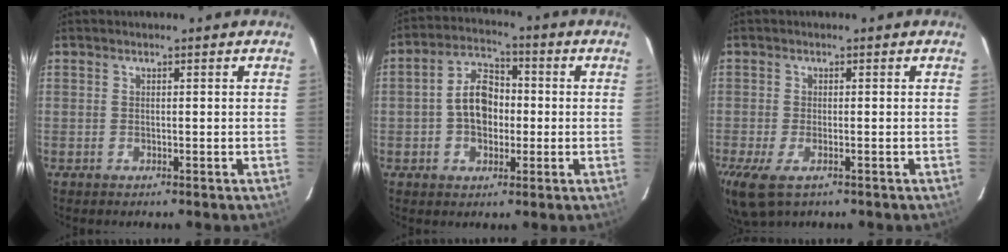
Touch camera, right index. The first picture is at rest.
{"total": 6.5, "force": [-0.7, 4.8, 4.3], "torque": [-0.079, 0.020, -0.008]}
{"total": 7.4, "force": [-4.7, 2.6, 5.1], "torque": [-0.114, -0.033, -0.080]}